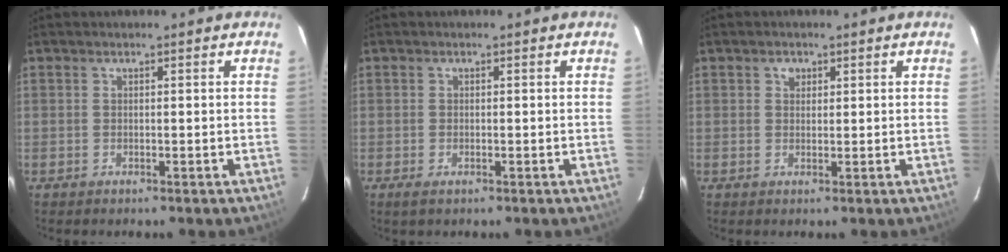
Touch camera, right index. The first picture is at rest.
{"total": 1.1, "force": [-0.4, 0.5, 0.9], "torque": [-0.019, -0.004, -0.006]}
{"total": 1.5, "force": [0.7, 1.3, 0.4], "torque": [-0.005, 0.007, 0.011]}